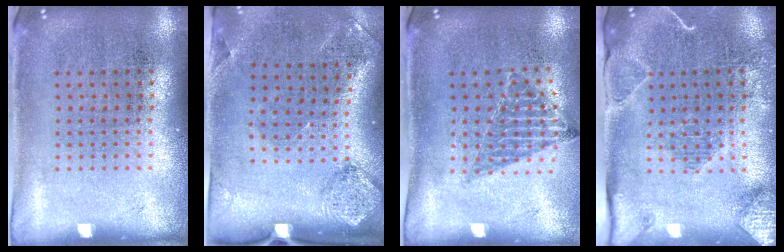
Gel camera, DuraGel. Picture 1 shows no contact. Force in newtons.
{"total": 1.8, "press": 1.2, "slide": 1.4}
{"total": 1.0, "press": 0.9, "slide": 0.4}
{"total": 2.0, "press": 2.0, "slide": 0.1}